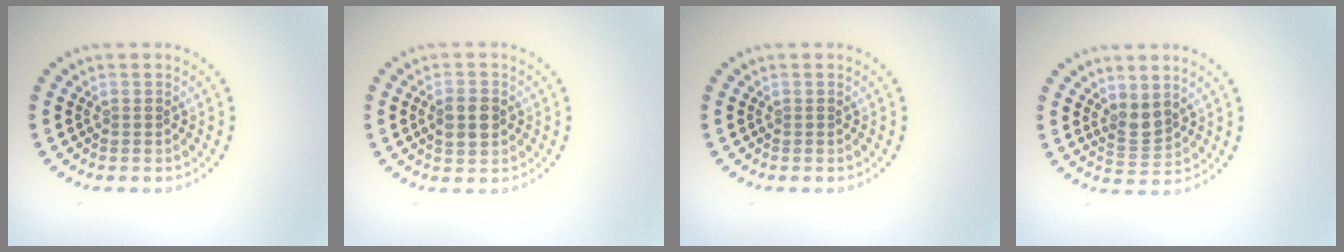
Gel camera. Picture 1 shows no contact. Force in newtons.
{"total": 2.9, "press": 2.9, "slide": 0.1}
{"total": 0.0}
{"total": 2.2, "press": 1.8, "slide": 1.2}